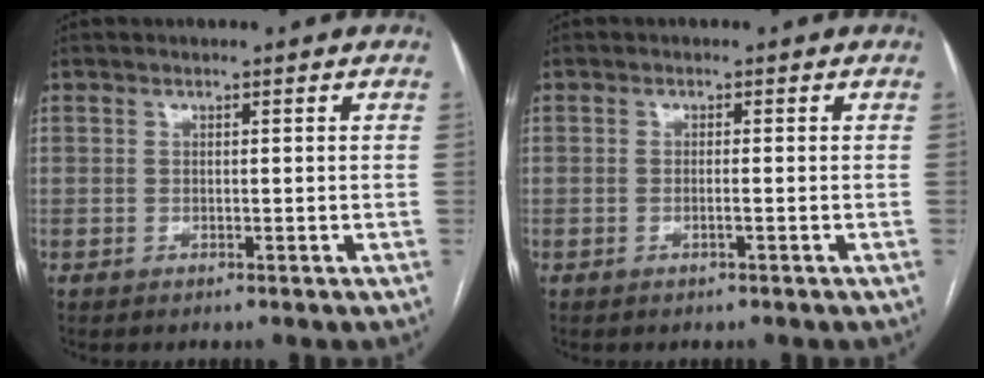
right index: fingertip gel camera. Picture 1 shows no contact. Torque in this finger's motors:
{"motor_torque": [-0.32, 0.29, -0.03, -0.01]}